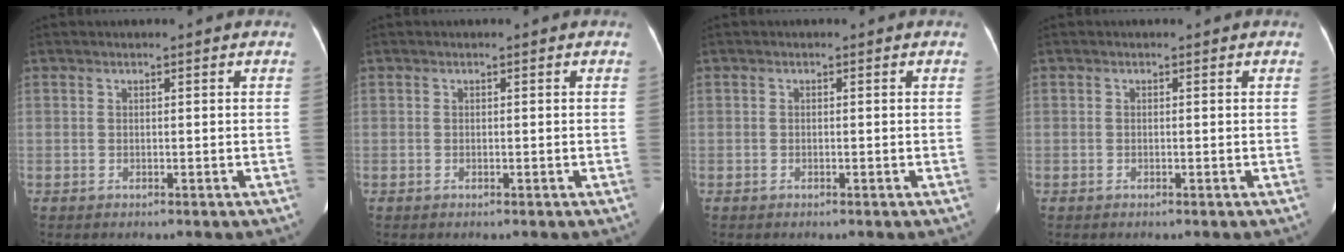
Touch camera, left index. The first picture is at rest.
{"total": 0.0}
{"total": 0.0}
{"total": 0.0}